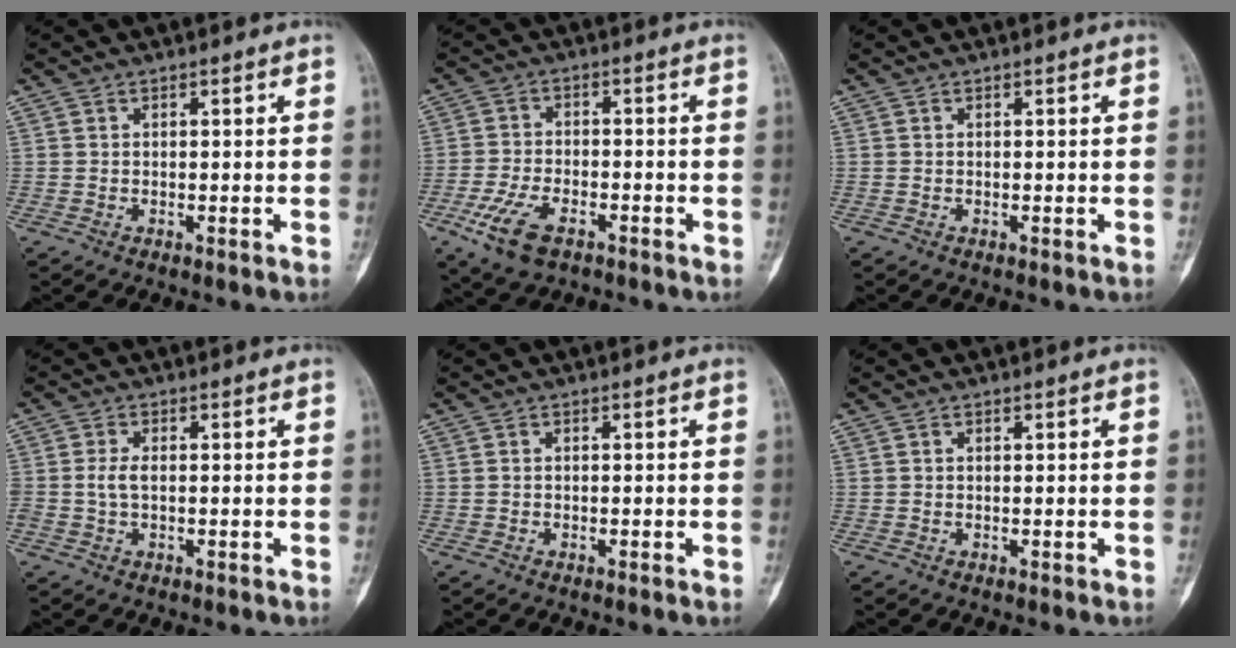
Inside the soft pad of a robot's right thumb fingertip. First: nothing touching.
{"total": 8.7, "force": [-4.6, 4.4, 6.0], "torque": [-0.130, 0.010, -0.082]}
{"total": 0.0}
{"total": 2.6, "force": [-0.1, 1.5, 2.2], "torque": [-0.050, 0.004, -0.002]}
{"total": 0.0}
{"total": 0.0}